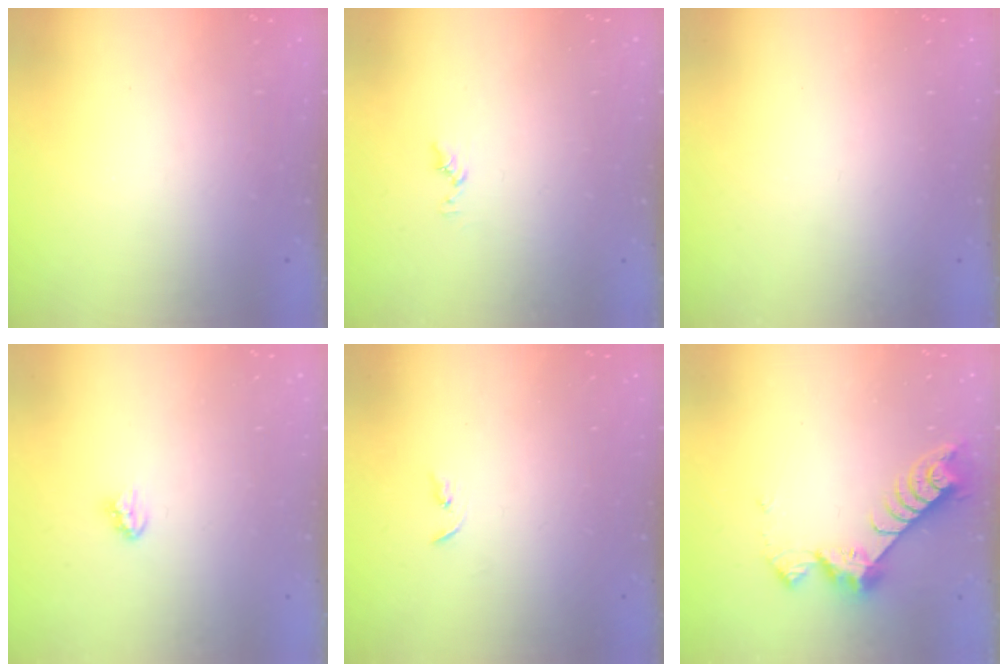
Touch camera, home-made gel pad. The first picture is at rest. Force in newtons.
{"total": 5.6, "press": 5.6, "slide": 0.5}
{"total": 0.0}
{"total": 3.4, "press": 3.4, "slide": 0.5}
{"total": 2.2, "press": 2.2, "slide": 0.2}
{"total": 9.4, "press": 9.4, "slide": 0.7}